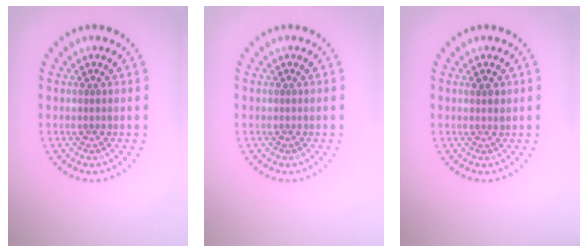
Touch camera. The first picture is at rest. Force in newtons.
{"total": 0.0}
{"total": 1.1, "press": 1.0, "slide": 0.5}